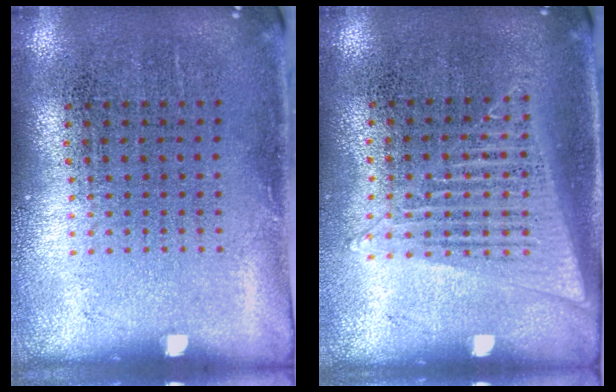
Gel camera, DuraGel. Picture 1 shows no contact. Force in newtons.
{"total": 1.4, "press": 1.3, "slide": 0.5}